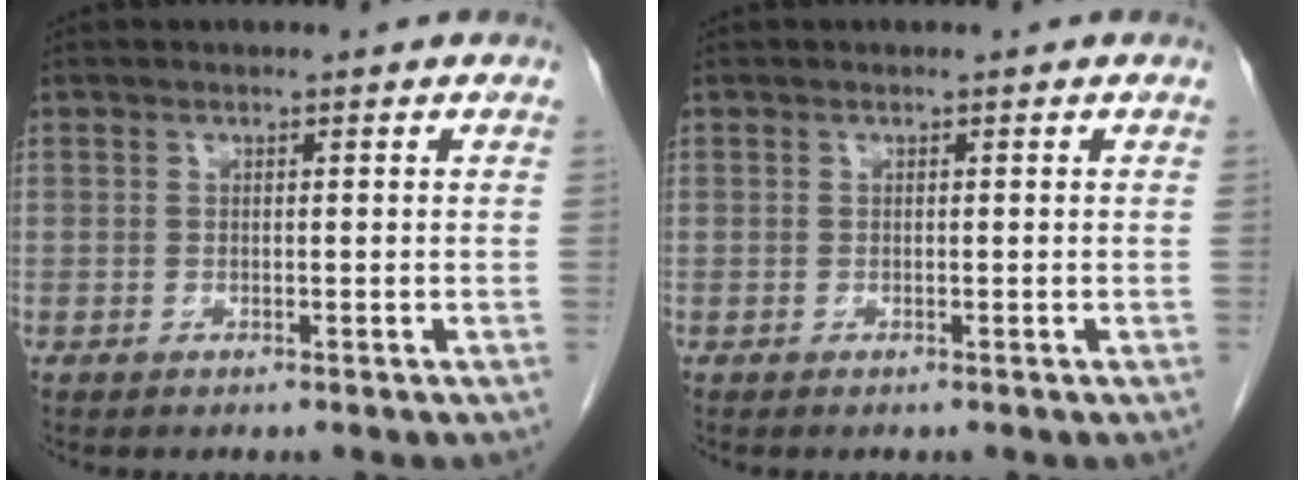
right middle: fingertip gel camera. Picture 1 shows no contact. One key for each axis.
{"total": 0.0}